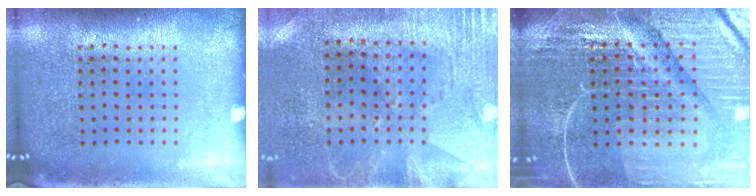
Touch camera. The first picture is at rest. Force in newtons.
{"total": 2.8, "press": 2.3, "slide": 1.5}
{"total": 5.7, "press": 5.3, "slide": 2.1}